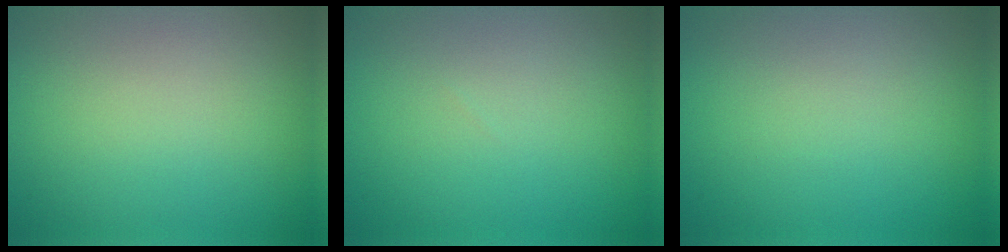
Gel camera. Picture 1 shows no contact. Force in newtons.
{"total": 0.0}
{"total": 0.0}